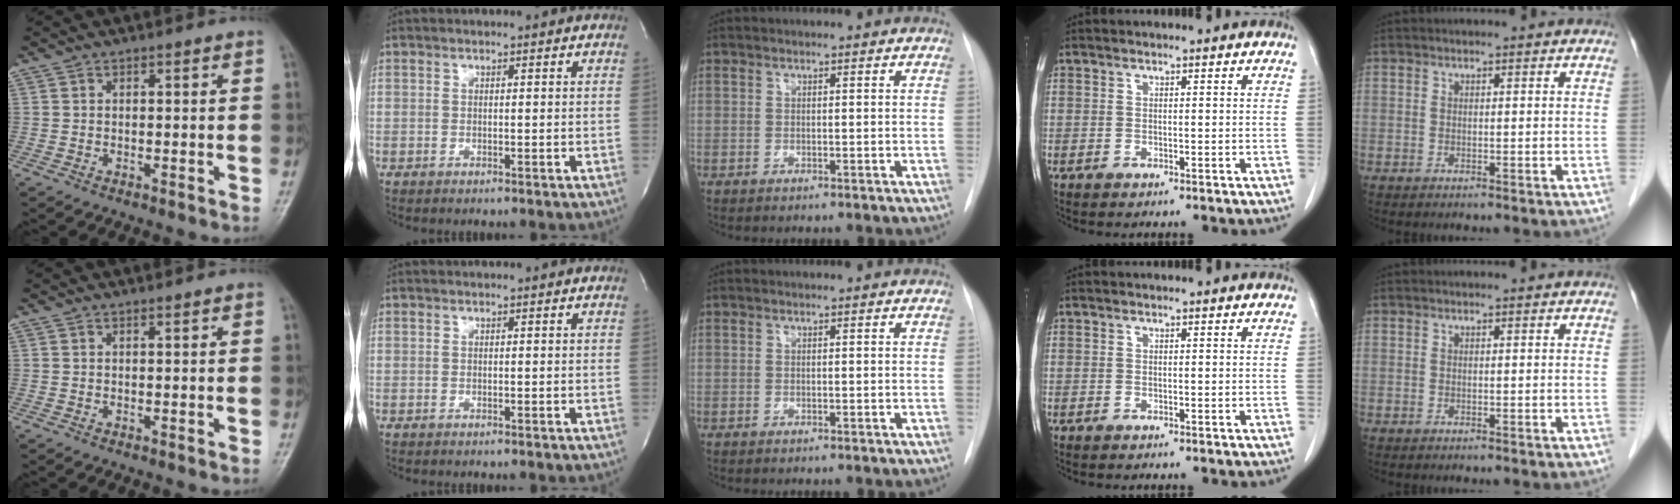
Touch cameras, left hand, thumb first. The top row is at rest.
{}